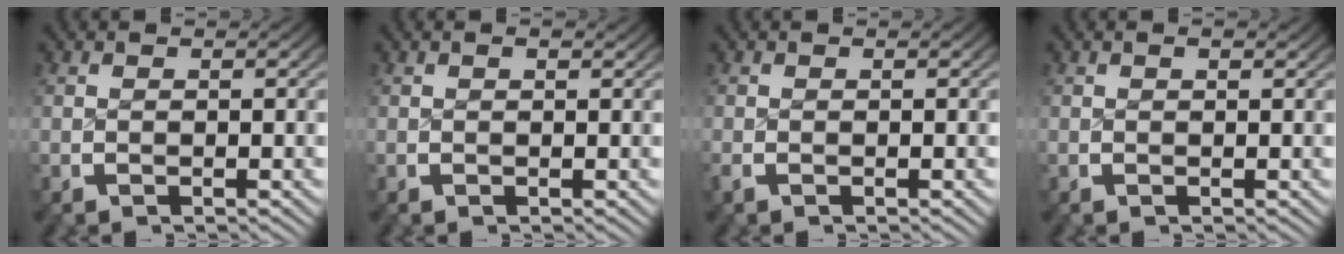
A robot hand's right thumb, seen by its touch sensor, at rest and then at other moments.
{"total": 0.0}
{"total": 0.6, "force": [-0.4, 0.4, 0.3], "torque": [-0.008, -0.003, -0.008]}
{"total": 0.0}